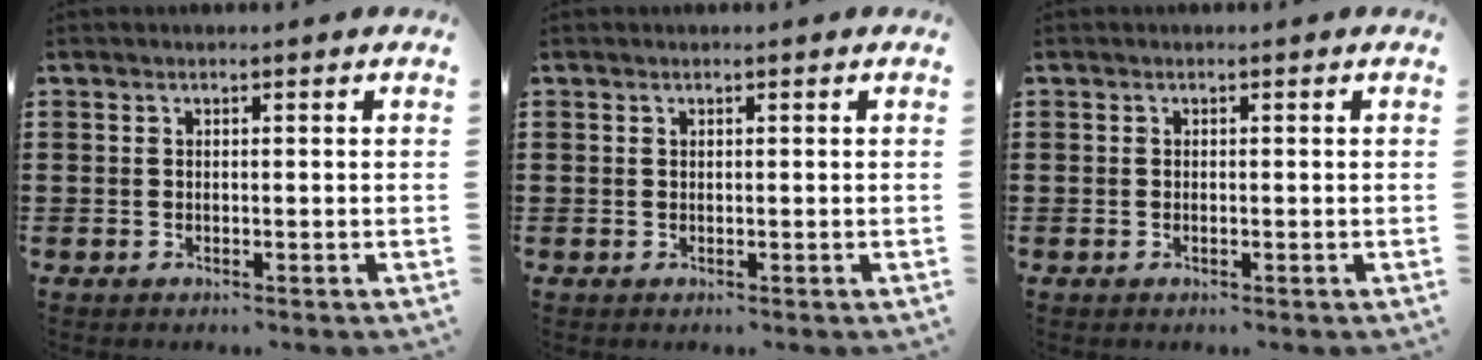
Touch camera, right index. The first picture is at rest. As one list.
[{"total": 0.0}, {"total": 0.0}]